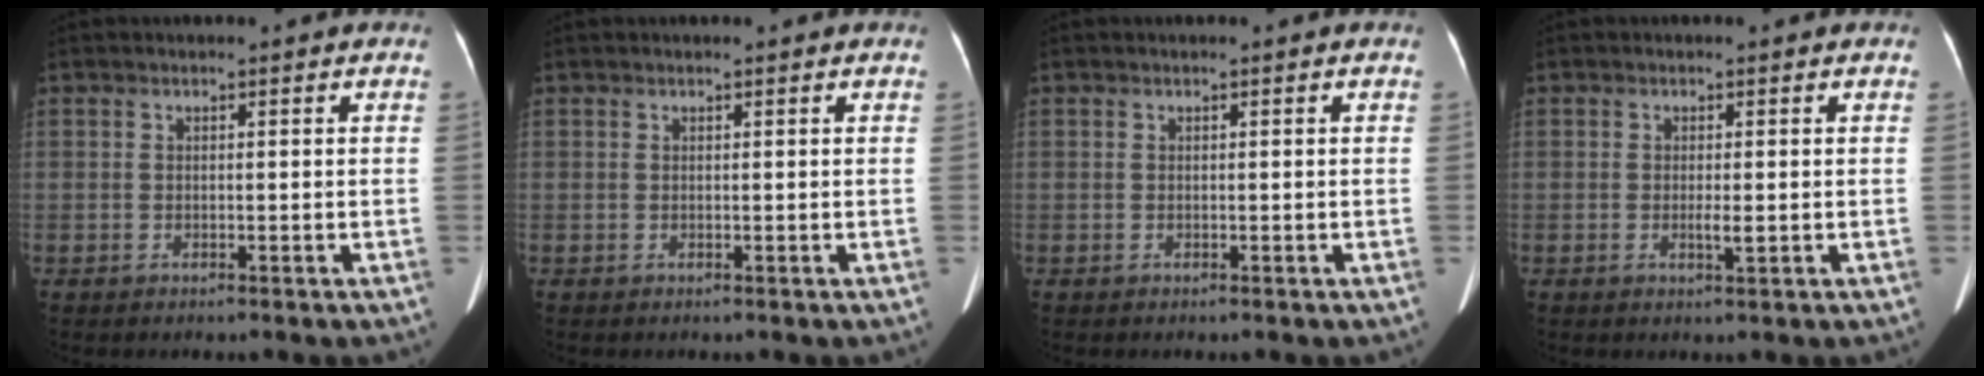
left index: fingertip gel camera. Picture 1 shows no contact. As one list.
[{"total": 0.6, "force": [0.5, 0.1, 0.2], "torque": [-0.006, 0.010, 0.010]}, {"total": 0.0}, {"total": 1.4, "force": [-0.1, 0.2, 1.4], "torque": [-0.026, -0.001, -0.003]}]